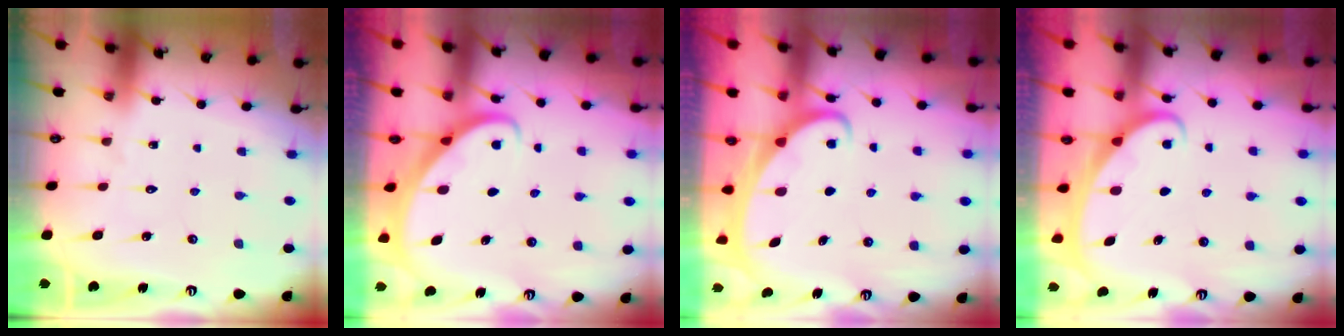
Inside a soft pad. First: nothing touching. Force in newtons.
{"total": 2.6, "press": 2.6, "slide": 0.2}
{"total": 2.0, "press": 2.0, "slide": 0.3}
{"total": 2.2, "press": 2.1, "slide": 0.3}